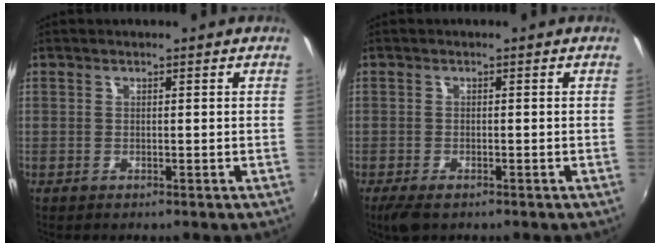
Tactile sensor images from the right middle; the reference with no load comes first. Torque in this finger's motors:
{"motor_torque": [-0.04, 0.03, 0.01, 0.01]}